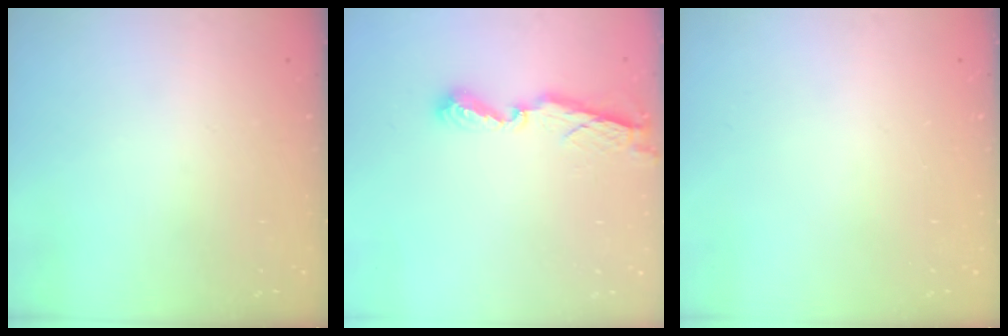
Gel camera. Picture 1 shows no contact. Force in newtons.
{"total": 7.8, "press": 7.8, "slide": 0.5}
{"total": 0.0}